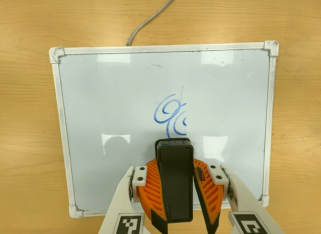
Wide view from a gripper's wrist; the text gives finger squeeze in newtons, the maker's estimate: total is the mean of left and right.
{"total": 10.4, "left": 9.6, "right": 11.2}